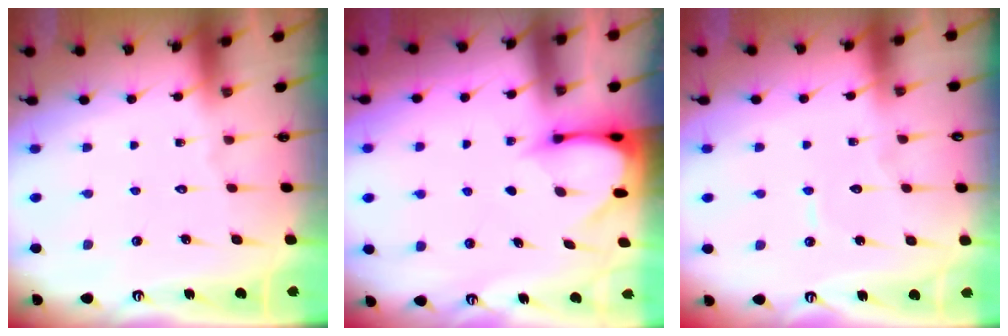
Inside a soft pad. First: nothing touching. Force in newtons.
{"total": 3.4, "press": 3.4, "slide": 0.3}
{"total": 4.6, "press": 4.6, "slide": 0.2}